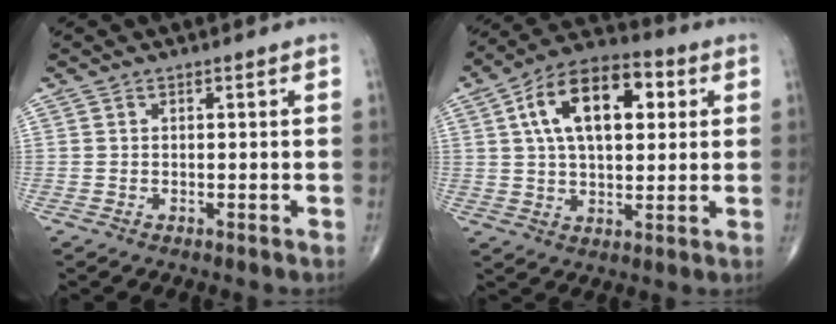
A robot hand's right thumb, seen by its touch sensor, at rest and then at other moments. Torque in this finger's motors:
{"motor_torque": [0.75, 3.71, 1.48, 0.48, 0.13]}